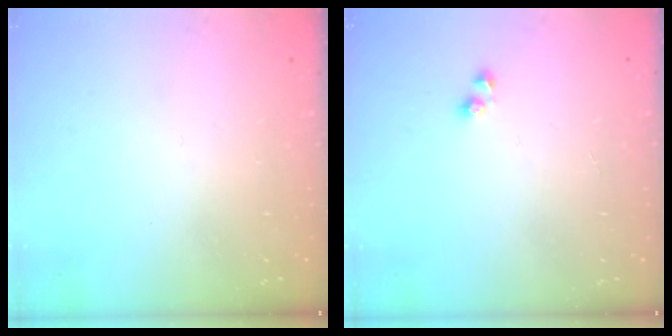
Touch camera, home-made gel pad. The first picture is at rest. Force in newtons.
{"total": 2.7, "press": 2.6, "slide": 0.6}